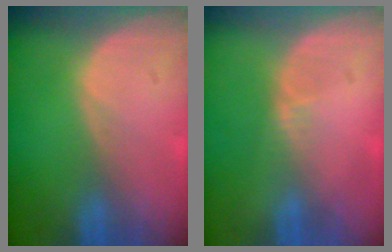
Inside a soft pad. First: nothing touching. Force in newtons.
{"total": 0.8, "press": 0.8, "slide": 0.4}